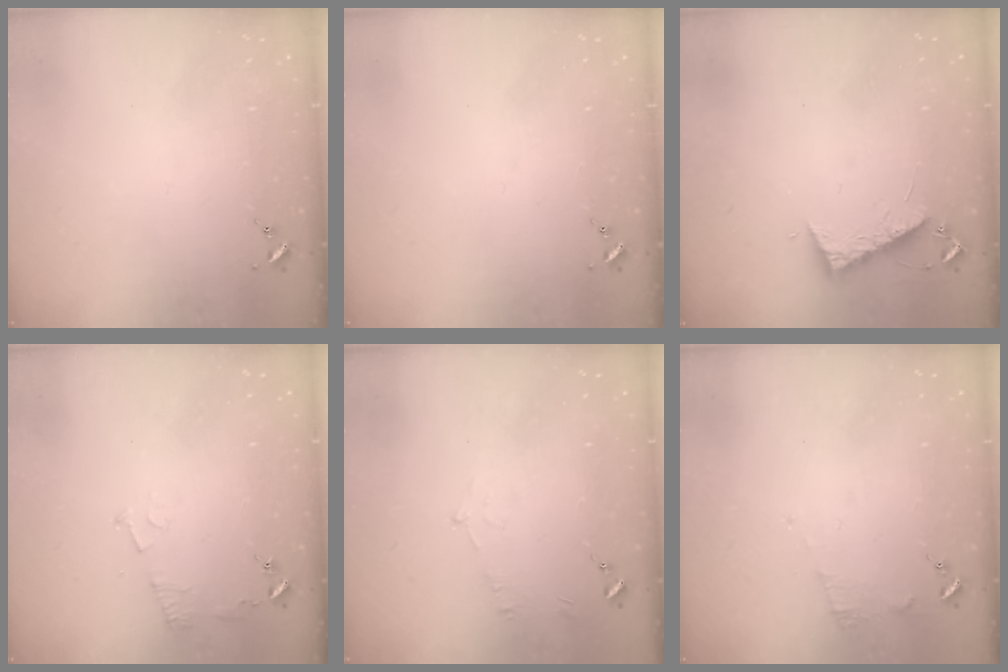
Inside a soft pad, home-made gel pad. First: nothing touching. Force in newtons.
{"total": 0.0}
{"total": 7.7, "press": 7.6, "slide": 0.6}
{"total": 6.1, "press": 6.1, "slide": 0.7}
{"total": 4.5, "press": 4.2, "slide": 1.4}
{"total": 6.7, "press": 6.7, "slide": 0.5}